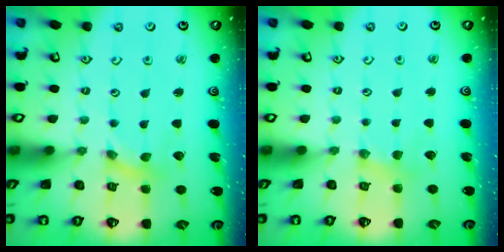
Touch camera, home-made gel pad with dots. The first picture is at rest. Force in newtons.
{"total": 3.2, "press": 3.2, "slide": 0.5}